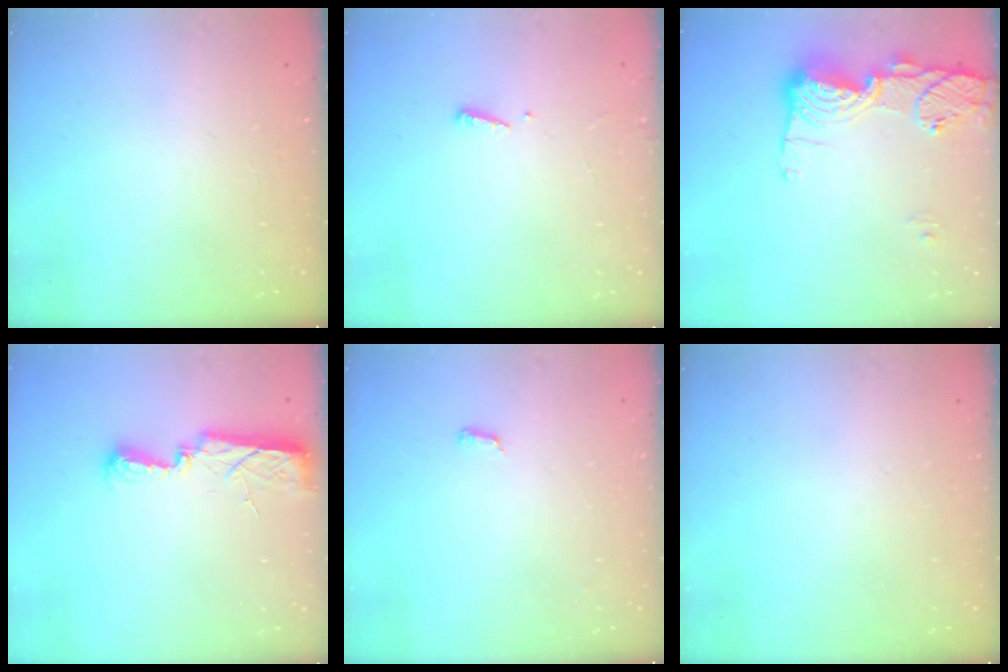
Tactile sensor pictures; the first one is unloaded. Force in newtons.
{"total": 2.4, "press": 2.4, "slide": 0.2}
{"total": 14.2, "press": 14.2, "slide": 1.5}
{"total": 10.7, "press": 9.0, "slide": 5.8}
{"total": 6.4, "press": 3.8, "slide": 5.1}
{"total": 0.0}